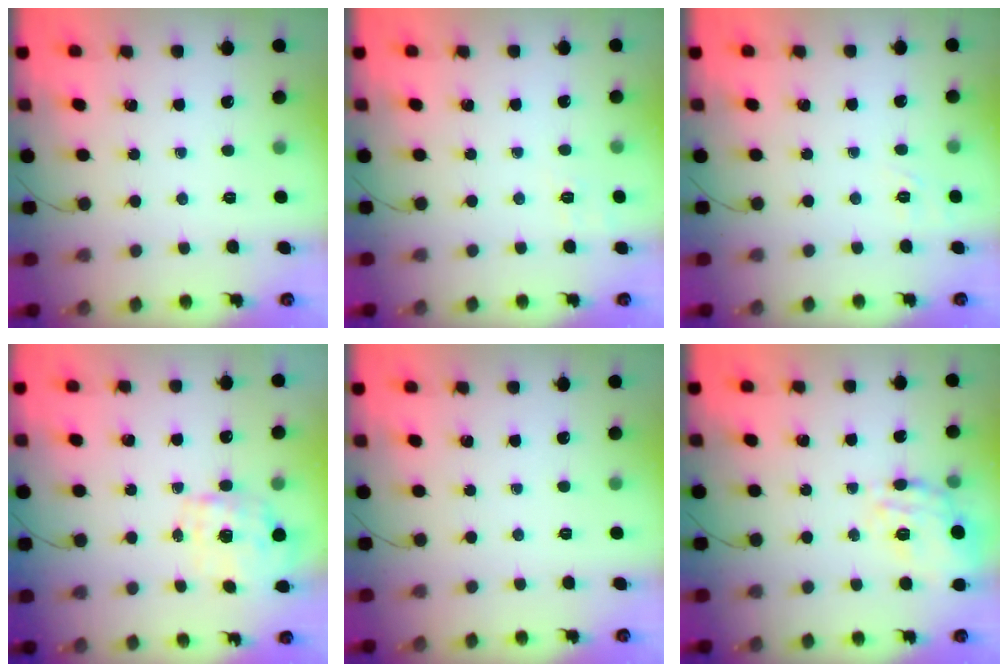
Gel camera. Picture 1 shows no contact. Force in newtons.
{"total": 6.5, "press": 6.3, "slide": 1.7}
{"total": 1.8, "press": 0.3, "slide": 1.8}
{"total": 1.8, "press": 1.7, "slide": 0.6}
{"total": 0.0}
{"total": 15.3, "press": 15.3, "slide": 0.6}